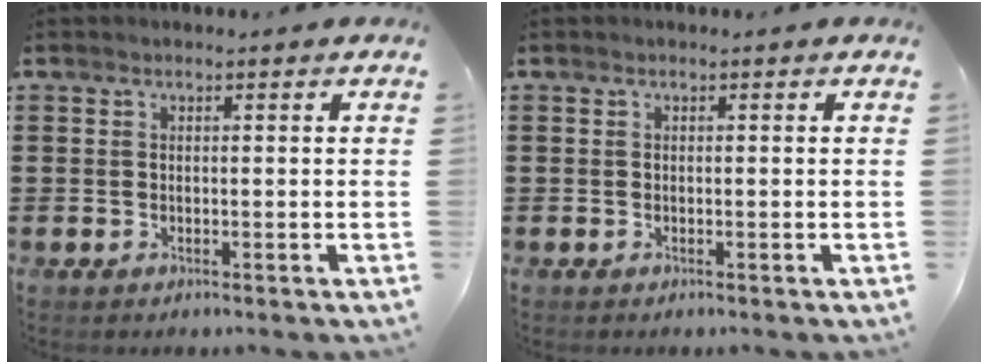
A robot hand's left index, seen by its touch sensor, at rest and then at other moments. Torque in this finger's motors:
{"motor_torque": [0.02, 0.01, 0.00, 0.01]}